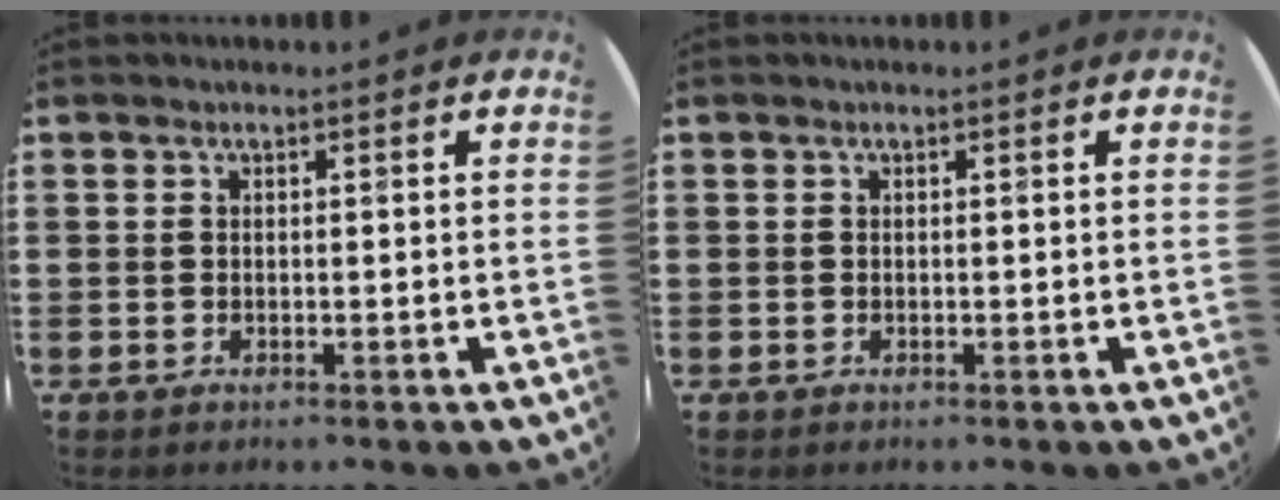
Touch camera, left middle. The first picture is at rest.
{"total": 0.0}